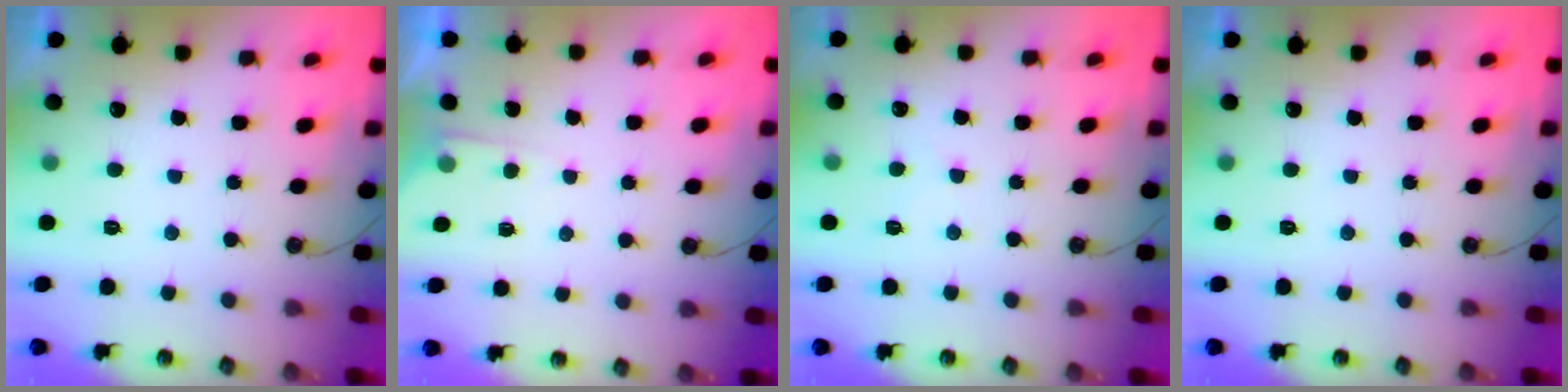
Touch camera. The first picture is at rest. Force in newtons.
{"total": 2.7, "press": 2.7, "slide": 0.4}
{"total": 2.5, "press": 2.5, "slide": 0.4}
{"total": 0.0}